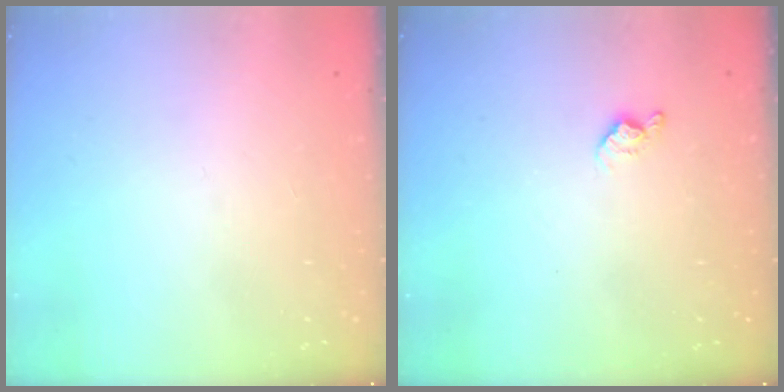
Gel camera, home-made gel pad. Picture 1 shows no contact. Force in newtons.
{"total": 4.7, "press": 4.6, "slide": 0.8}